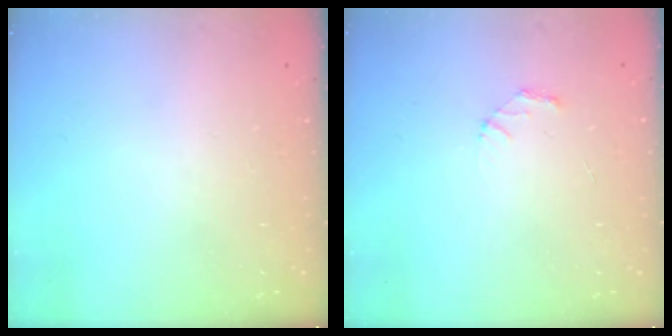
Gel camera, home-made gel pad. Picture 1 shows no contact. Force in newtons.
{"total": 2.1, "press": 2.1, "slide": 0.2}